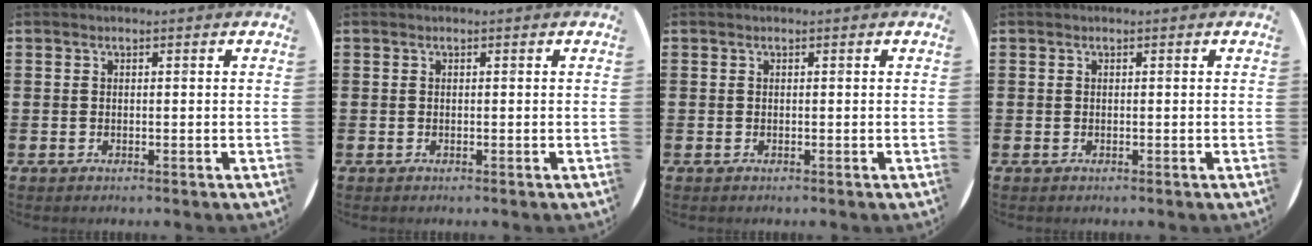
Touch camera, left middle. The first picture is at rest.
{"total": 0.0}
{"total": 0.0}
{"total": 0.0}